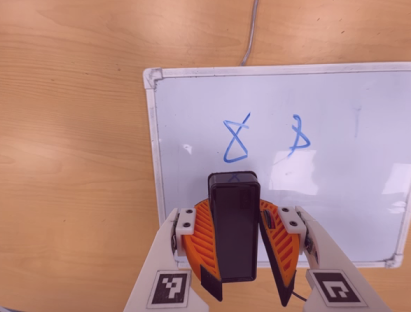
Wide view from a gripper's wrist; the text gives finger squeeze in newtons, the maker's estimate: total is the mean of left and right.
{"total": 8.7, "left": 9.0, "right": 8.3}